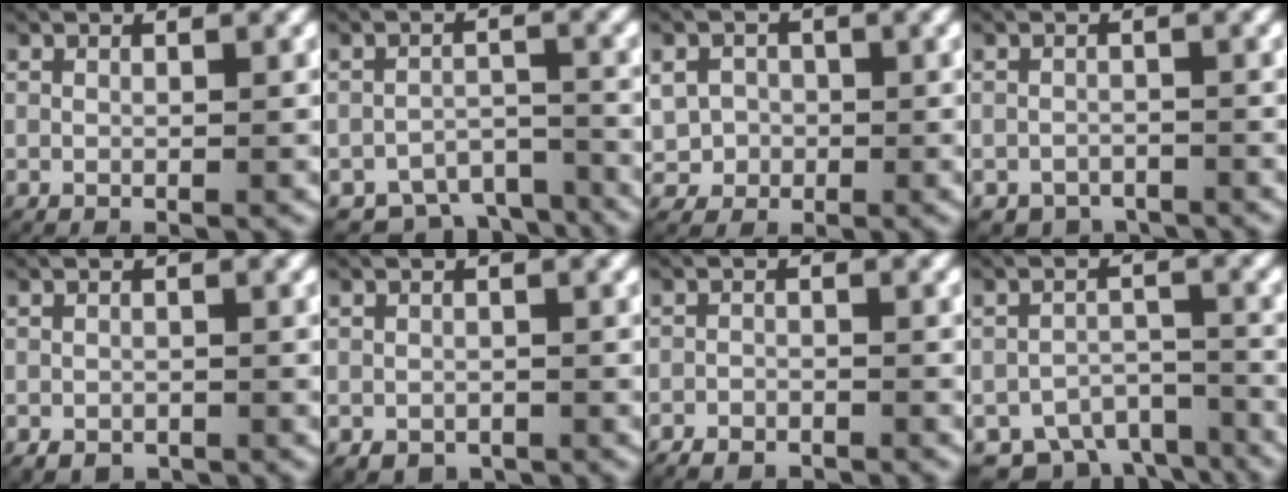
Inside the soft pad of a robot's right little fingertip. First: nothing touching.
{"total": 7.0, "force": [-5.7, 3.4, 2.2], "torque": [-0.014, -0.013, -0.096]}
{"total": 4.8, "force": [-0.3, 4.6, 1.6], "torque": [-0.045, -0.019, 0.000]}
{"total": 3.7, "force": [-3.0, 2.1, 0.1], "torque": [0.010, -0.011, -0.051]}
{"total": 1.5, "force": [-1.0, 1.0, 0.4], "torque": [-0.006, -0.007, -0.013]}
{"total": 2.0, "force": [-1.1, 1.5, 0.6], "torque": [-0.009, -0.010, -0.013]}
{"total": 2.2, "force": [-2.1, 0.8, 0.2], "torque": [-0.005, -0.008, -0.037]}
{"total": 7.6, "force": [-5.6, 4.3, 2.9], "torque": [-0.037, -0.018, -0.093]}